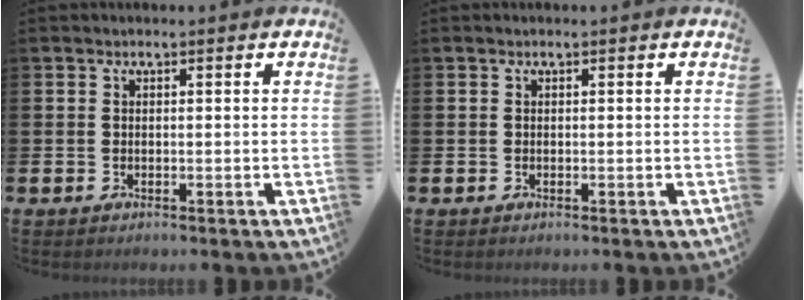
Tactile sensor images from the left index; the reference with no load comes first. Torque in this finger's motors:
{"motor_torque": [0.00, 0.00, 0.04, 0.01]}